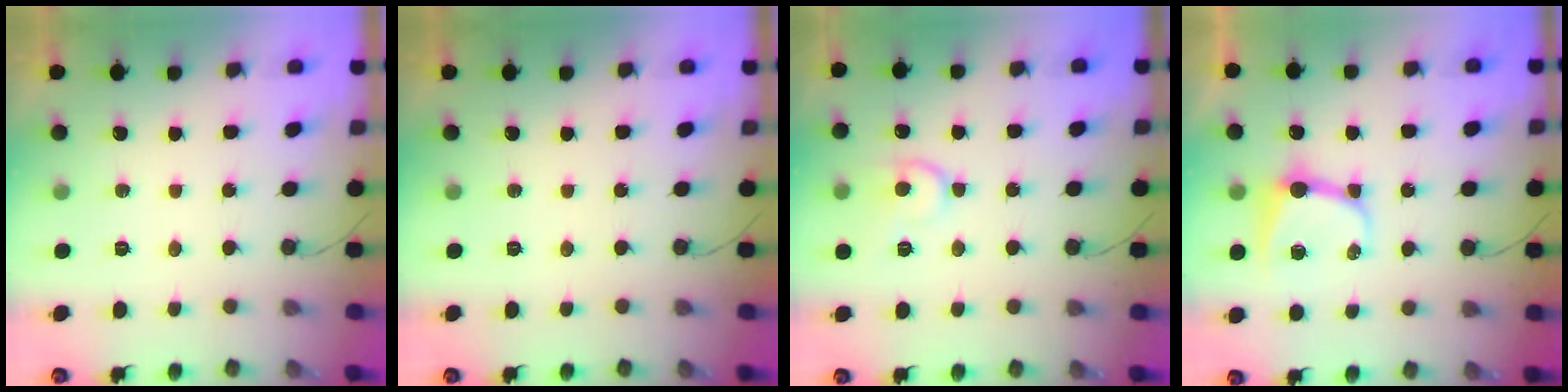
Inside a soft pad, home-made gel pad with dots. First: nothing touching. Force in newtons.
{"total": 0.0}
{"total": 10.3, "press": 10.3, "slide": 1.0}
{"total": 8.2, "press": 8.1, "slide": 1.0}